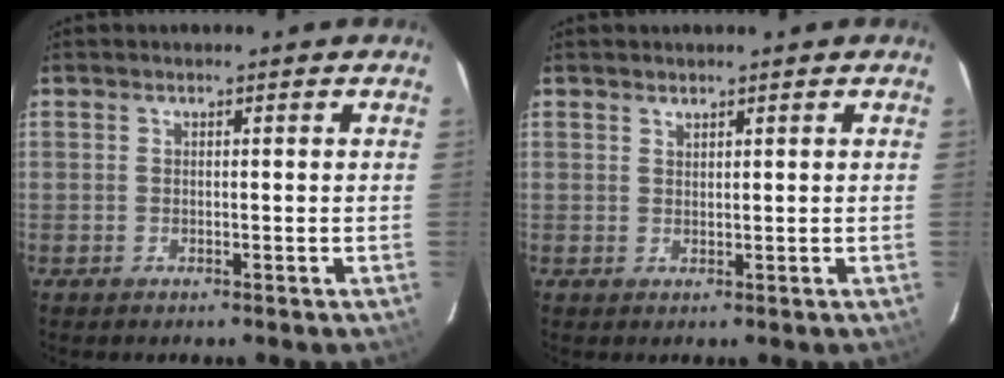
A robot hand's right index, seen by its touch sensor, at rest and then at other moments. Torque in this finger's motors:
{"motor_torque": [-0.19, 0.09, -0.06, 0.00]}